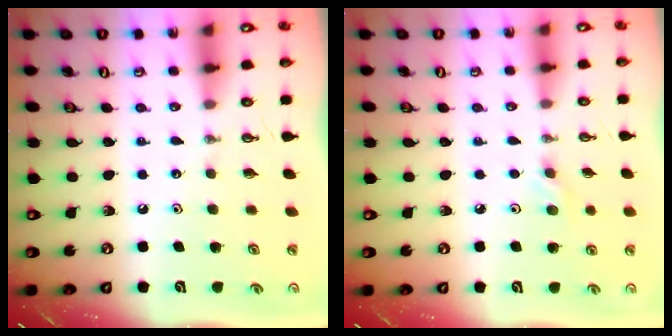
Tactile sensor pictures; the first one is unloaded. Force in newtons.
{"total": 3.9, "press": 3.8, "slide": 0.6}